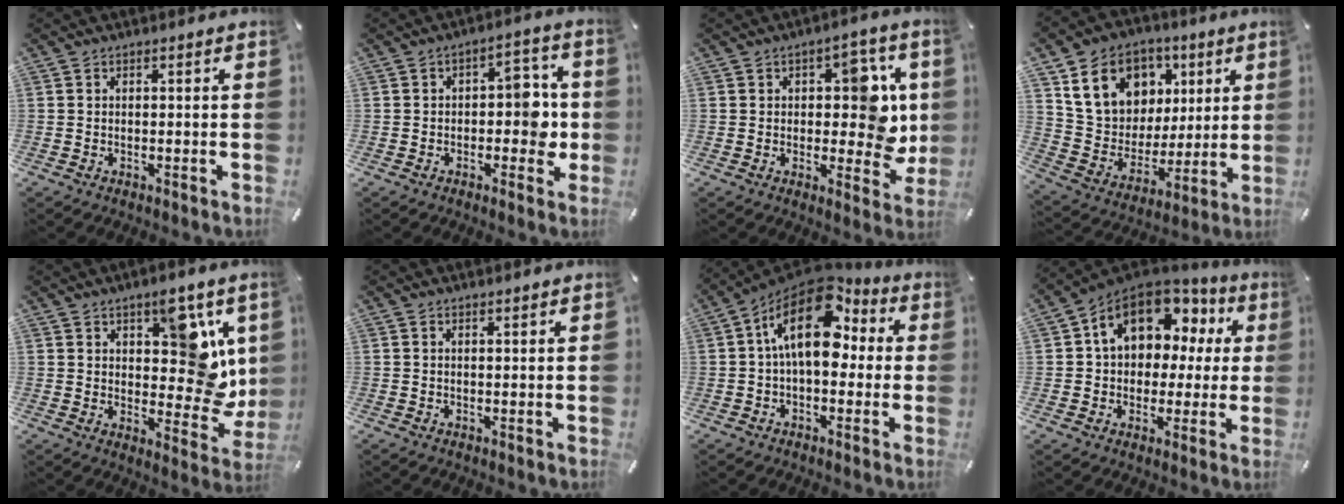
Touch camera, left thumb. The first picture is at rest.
{"total": 8.1, "force": [-0.8, 4.9, 6.4], "torque": [-0.073, 0.005, -0.020]}
{"total": 11.8, "force": [1.4, 7.2, 9.3], "torque": [-0.092, -0.008, 0.019]}
{"total": 17.2, "force": [7.7, 14.0, 6.5], "torque": [-0.116, -0.026, 0.152]}
{"total": 13.7, "force": [4.9, 8.1, 9.9], "torque": [-0.089, -0.042, 0.085]}
{"total": 0.9, "force": [0.9, -0.1, 0.4], "torque": [-0.006, -0.003, 0.016]}
{"total": 17.7, "force": [4.2, 10.1, 13.9], "torque": [-0.242, -0.021, 0.068]}
{"total": 14.3, "force": [5.4, 10.5, 8.1], "torque": [-0.140, -0.018, 0.101]}